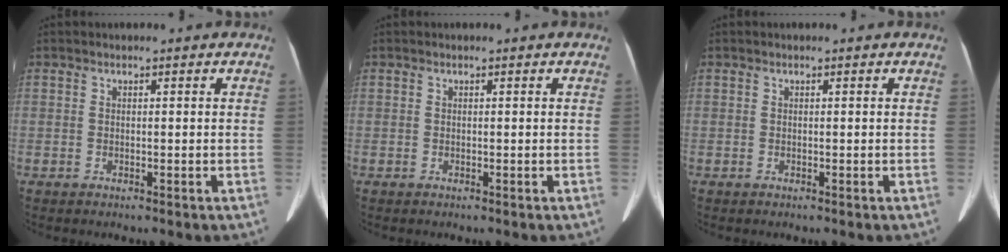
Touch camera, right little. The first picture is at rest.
{"total": 0.0}
{"total": 0.0}